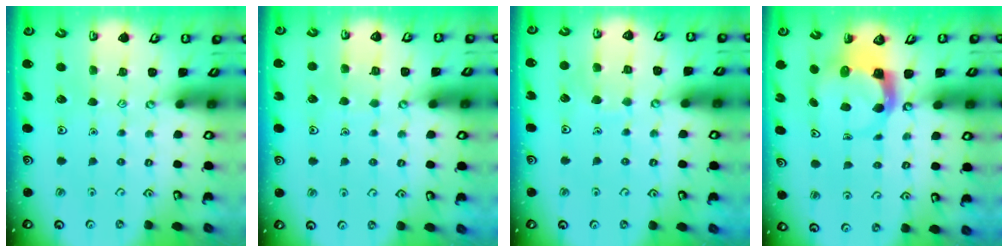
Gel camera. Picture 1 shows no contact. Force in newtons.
{"total": 3.5, "press": 3.5, "slide": 0.2}
{"total": 4.7, "press": 4.7, "slide": 0.4}
{"total": 3.9, "press": 3.9, "slide": 0.6}